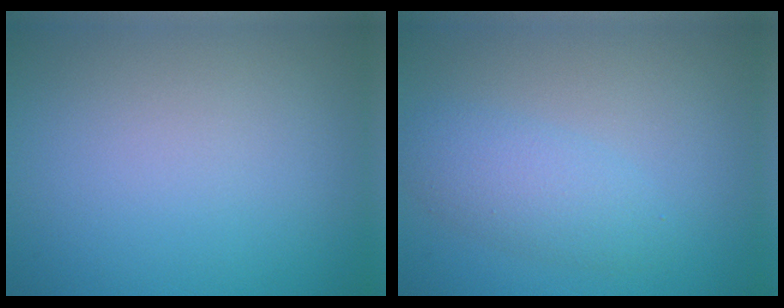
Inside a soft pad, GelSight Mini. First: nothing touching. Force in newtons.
{"total": 2.9, "press": 2.8, "slide": 0.2}